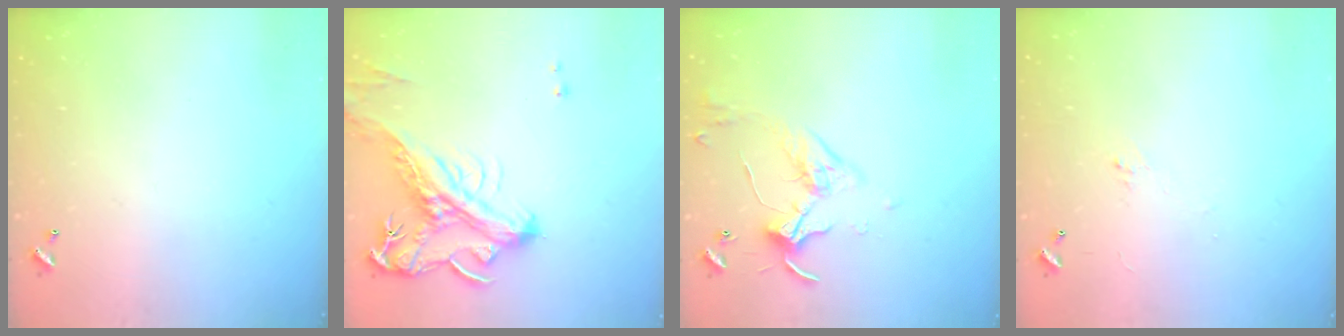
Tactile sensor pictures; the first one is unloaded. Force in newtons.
{"total": 4.7, "press": 4.5, "slide": 1.3}
{"total": 3.3, "press": 3.3, "slide": 0.6}
{"total": 0.6, "press": 0.3, "slide": 0.5}